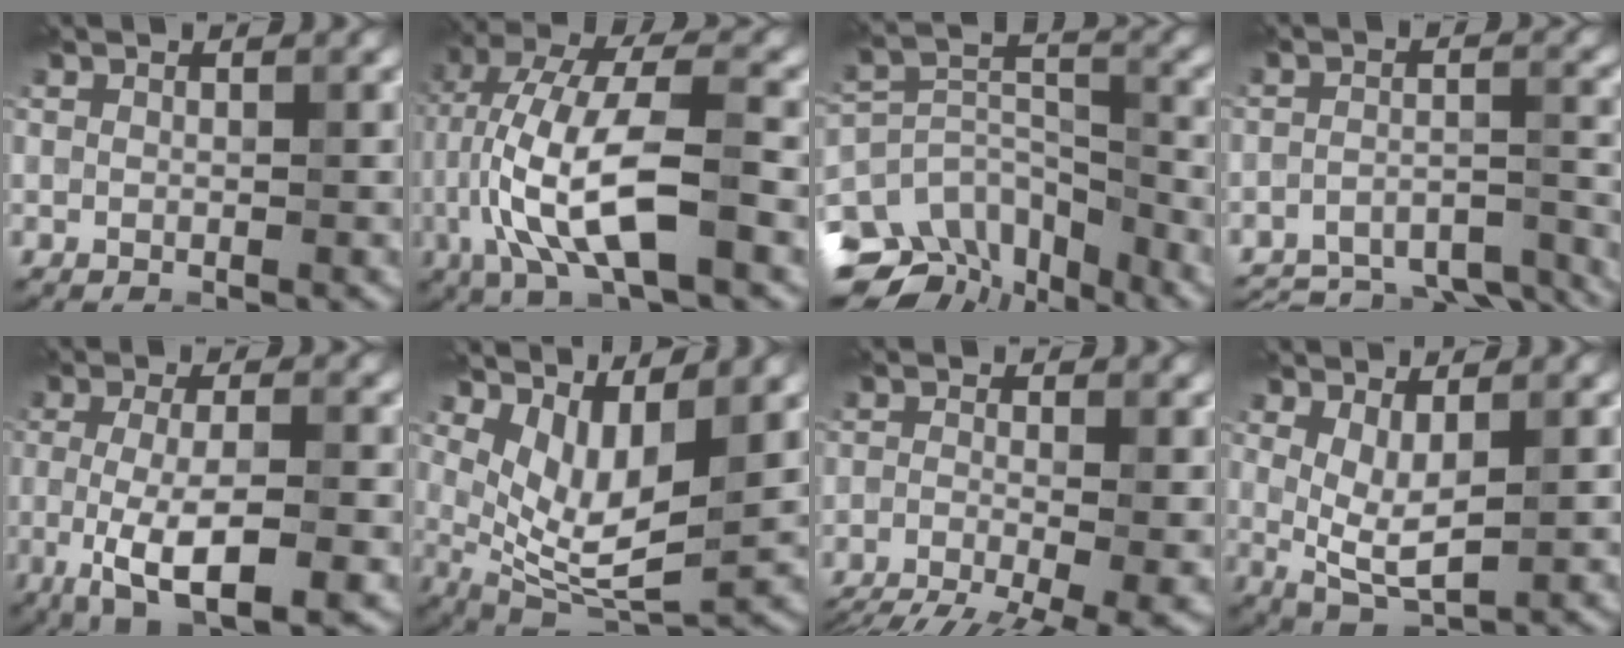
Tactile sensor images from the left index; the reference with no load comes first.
{"total": 10.8, "force": [-2.6, 3.6, 9.8], "torque": [-0.196, 0.017, -0.055]}
{"total": 9.5, "force": [-6.9, 5.0, 4.2], "torque": [-0.075, 0.012, -0.110]}
{"total": 12.8, "force": [-11.6, 3.5, 4.2], "torque": [-0.064, -0.012, -0.148]}
{"total": 7.1, "force": [-1.9, 2.2, 6.5], "torque": [-0.119, -0.008, -0.035]}
{"total": 6.3, "force": [2.3, 2.5, 5.4], "torque": [-0.108, -0.020, 0.049]}
{"total": 10.8, "force": [-7.8, 3.4, 6.7], "torque": [-0.106, -0.033, -0.103]}
{"total": 4.0, "force": [0.9, 1.5, 3.5], "torque": [-0.075, -0.011, 0.022]}